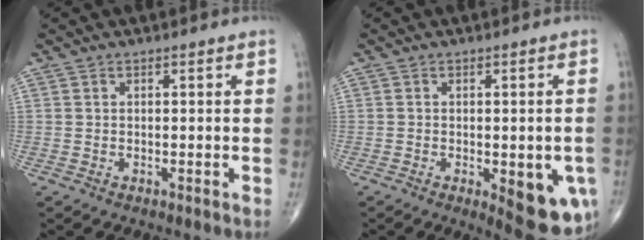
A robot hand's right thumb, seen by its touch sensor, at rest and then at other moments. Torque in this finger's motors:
{"motor_torque": [1.58, 1.29, 0.30, -0.37, 0.14]}